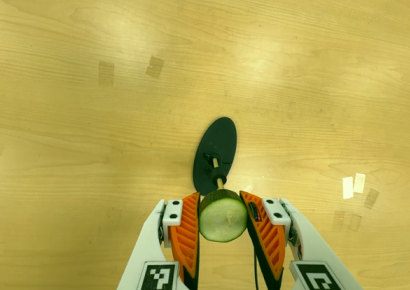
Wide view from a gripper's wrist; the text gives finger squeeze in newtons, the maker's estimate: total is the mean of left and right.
{"total": 12.4, "left": 11.9, "right": 12.9}